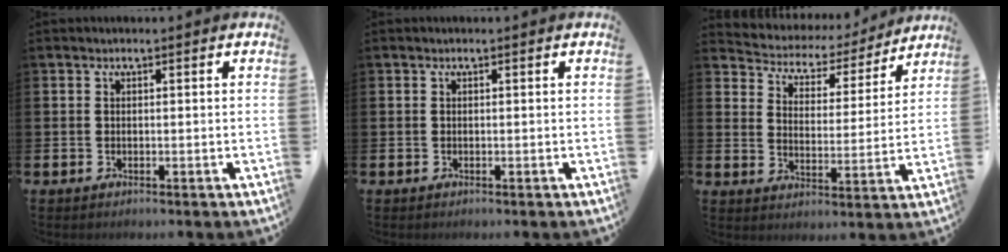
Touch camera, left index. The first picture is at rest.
{"total": 0.0}
{"total": 4.6, "force": [4.2, 2.0, 0.3], "torque": [-0.038, -0.034, 0.065]}